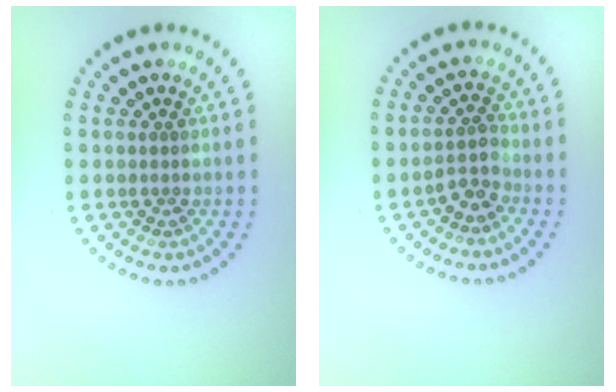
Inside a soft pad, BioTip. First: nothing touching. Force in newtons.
{"total": 1.9, "press": 1.5, "slide": 1.1}